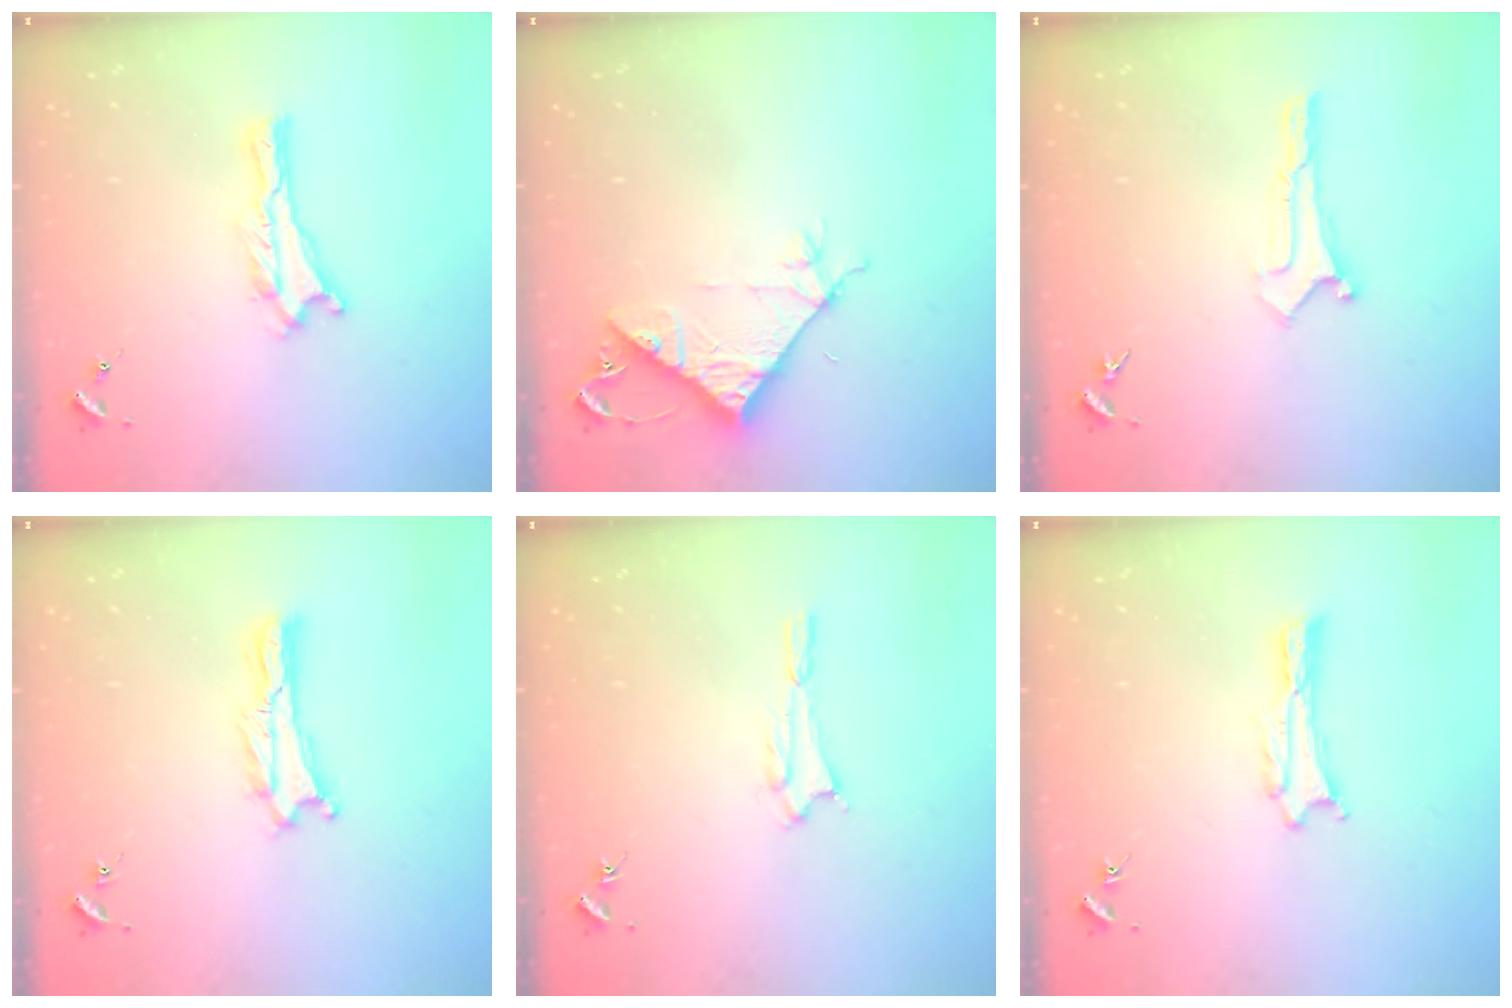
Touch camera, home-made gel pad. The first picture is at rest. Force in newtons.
{"total": 8.1, "press": 8.1, "slide": 0.5}
{"total": 0.0}
{"total": 0.0}
{"total": 1.6, "press": 1.6, "slide": 0.1}
{"total": 0.0}